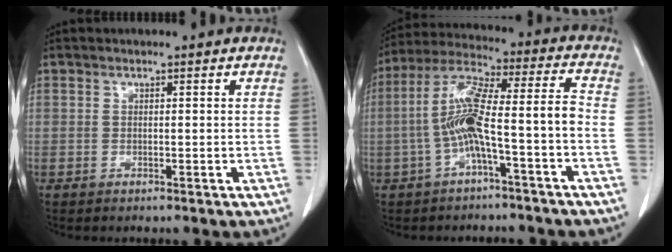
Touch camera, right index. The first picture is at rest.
{"total": 11.0, "force": [-3.0, 0.7, 10.6], "torque": [-0.208, 0.037, -0.055]}